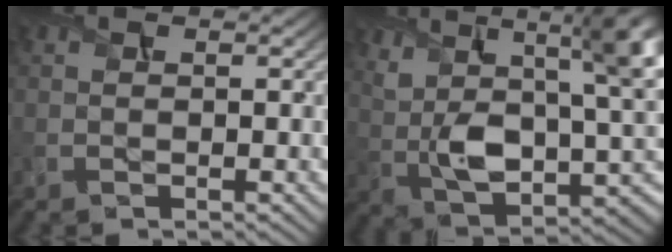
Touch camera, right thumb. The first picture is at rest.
{"total": 13.9, "force": [3.7, 7.2, 11.3], "torque": [-0.213, -0.006, 0.069]}